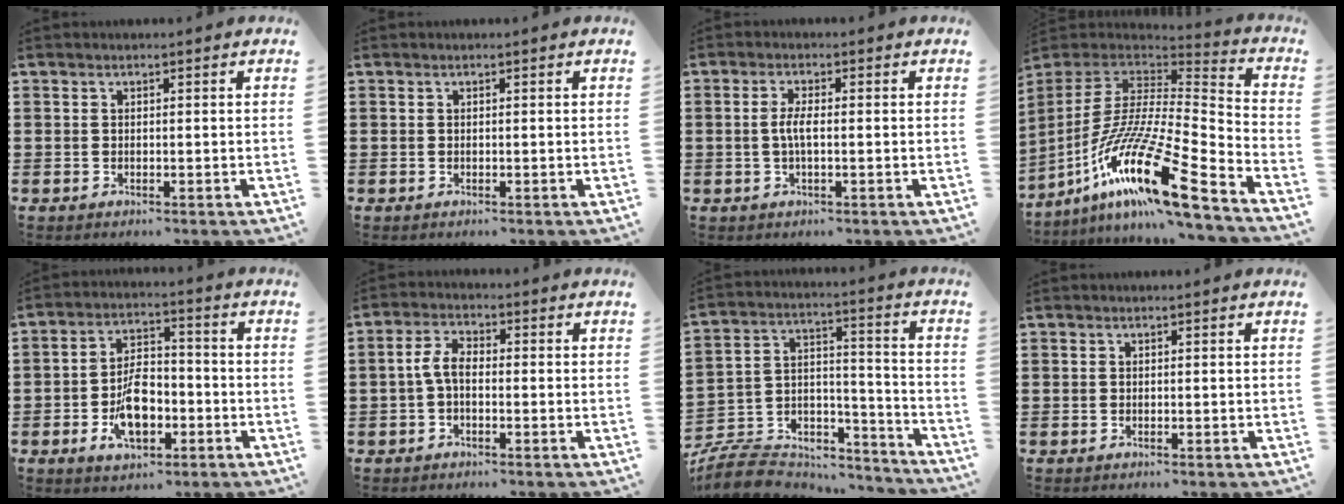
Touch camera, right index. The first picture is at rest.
{"total": 0.0}
{"total": 3.0, "force": [-0.3, 0.7, 2.9], "torque": [-0.068, -0.005, -0.012]}
{"total": 20.0, "force": [-12.1, 3.6, 15.5], "torque": [-0.304, 0.018, -0.223]}
{"total": 8.2, "force": [-2.7, 4.4, 6.3], "torque": [-0.115, 0.007, -0.051]}
{"total": 3.8, "force": [-0.9, 1.9, 3.2], "torque": [-0.081, 0.000, -0.023]}
{"total": 9.0, "force": [-7.9, 3.6, 2.2], "torque": [-0.052, 0.016, -0.153]}
{"total": 0.0}